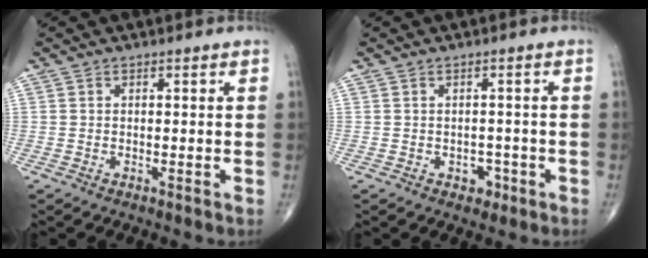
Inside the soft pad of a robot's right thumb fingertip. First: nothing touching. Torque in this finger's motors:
{"motor_torque": [0.34, 0.48, 0.36, -0.14, -0.01]}